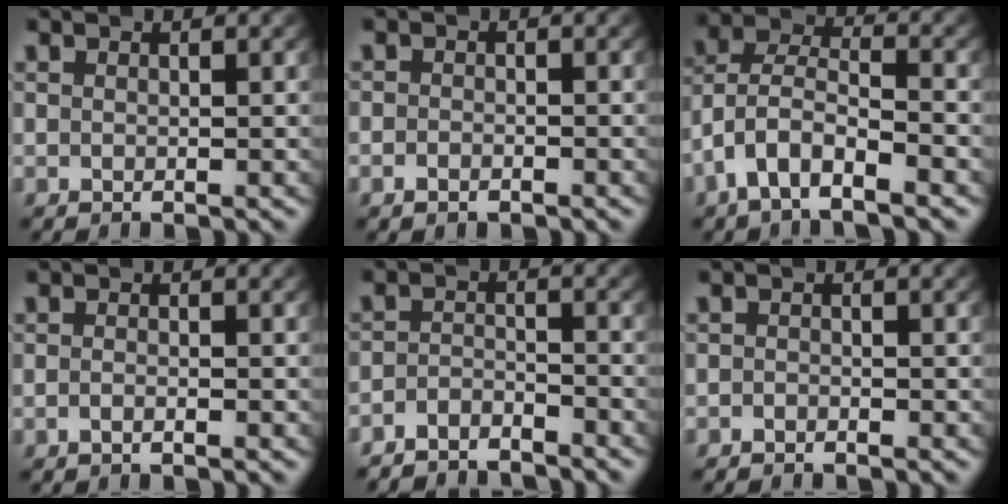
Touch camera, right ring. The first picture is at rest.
{"total": 1.3, "force": [-1.1, 0.7, 0.3], "torque": [-0.008, -0.011, -0.014]}
{"total": 5.1, "force": [-1.1, 3.8, 3.2], "torque": [-0.085, -0.016, -0.023]}
{"total": 0.9, "force": [-0.7, -0.1, 0.5], "torque": [-0.013, -0.005, -0.013]}
{"total": 4.4, "force": [-4.1, 1.4, 0.6], "torque": [-0.012, -0.019, -0.067]}
{"total": 1.0, "force": [-1.0, 0.1, -0.1], "torque": [-0.006, -0.014, -0.010]}